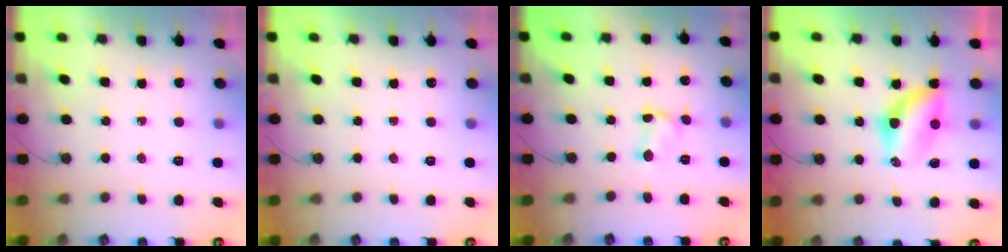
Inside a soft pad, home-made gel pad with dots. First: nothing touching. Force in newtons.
{"total": 0.0}
{"total": 2.2, "press": 2.1, "slide": 0.3}
{"total": 6.3, "press": 6.3, "slide": 0.3}